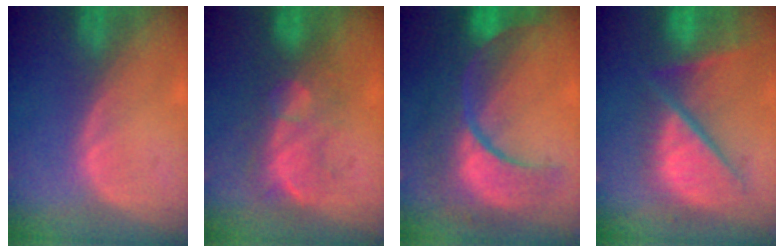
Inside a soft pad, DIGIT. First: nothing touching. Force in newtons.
{"total": 8.2, "press": 7.7, "slide": 2.8}
{"total": 12.5, "press": 12.4, "slide": 1.3}
{"total": 12.4, "press": 10.1, "slide": 7.1}